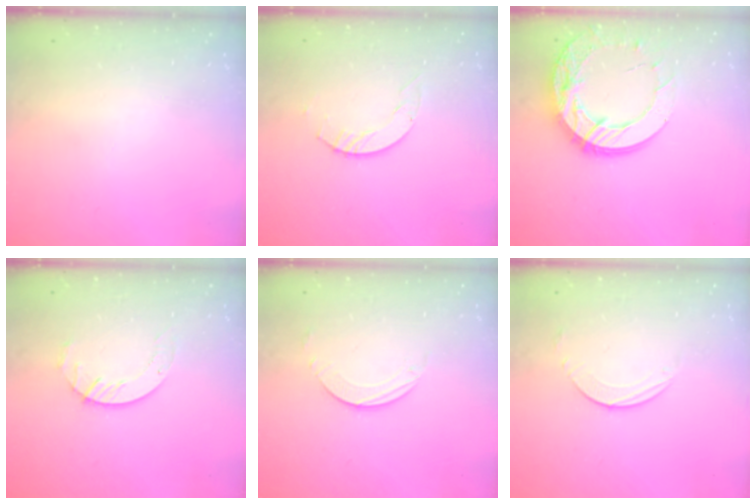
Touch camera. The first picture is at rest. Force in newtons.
{"total": 2.1, "press": 2.1, "slide": 0.3}
{"total": 18.0, "press": 17.9, "slide": 1.6}
{"total": 5.7, "press": 5.7, "slide": 0.4}
{"total": 1.7, "press": 1.7, "slide": 0.2}
{"total": 3.2, "press": 3.2, "slide": 0.3}